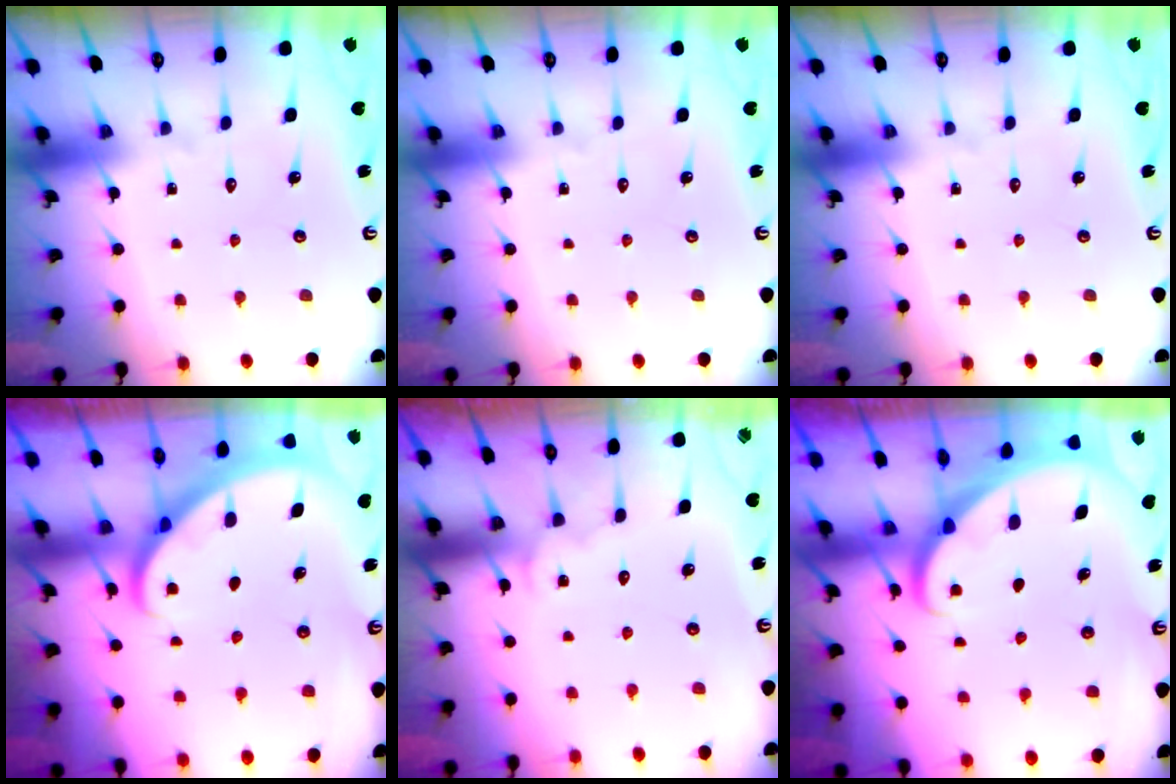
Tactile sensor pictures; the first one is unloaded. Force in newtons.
{"total": 0.0}
{"total": 0.0}
{"total": 2.8, "press": 2.8, "slide": 0.2}
{"total": 3.3, "press": 3.3, "slide": 0.3}
{"total": 2.1, "press": 2.1, "slide": 0.2}